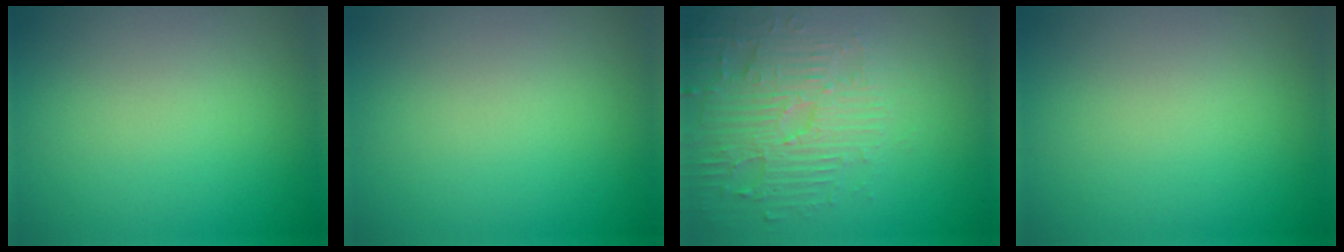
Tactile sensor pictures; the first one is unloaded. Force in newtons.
{"total": 0.0}
{"total": 4.5, "press": 4.1, "slide": 1.8}
{"total": 0.0}